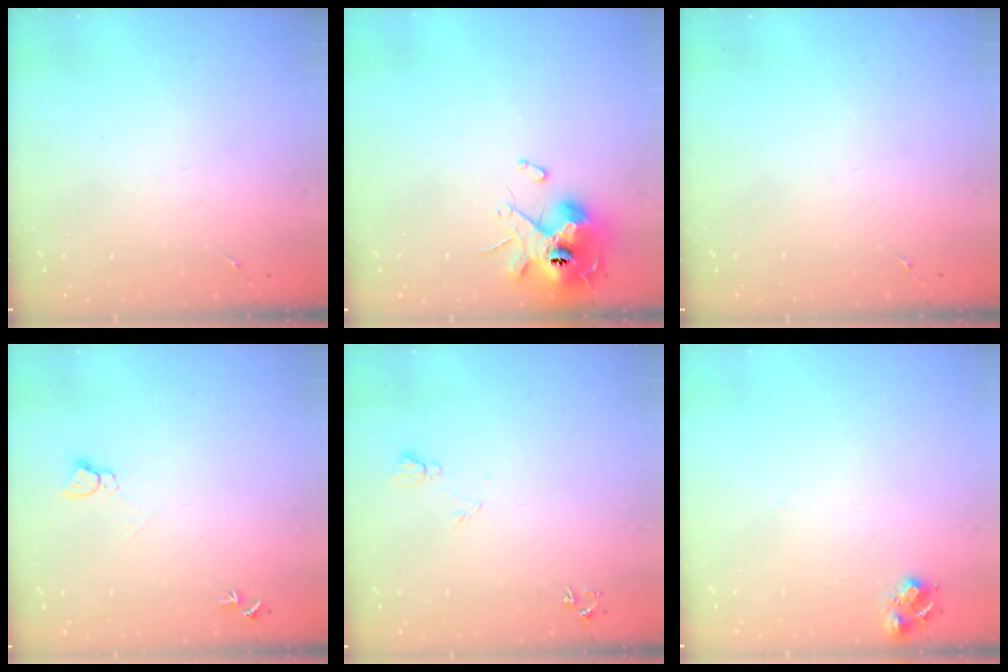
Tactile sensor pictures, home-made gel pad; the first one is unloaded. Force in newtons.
{"total": 11.9, "press": 11.7, "slide": 1.7}
{"total": 0.0}
{"total": 4.4, "press": 4.4, "slide": 0.4}
{"total": 6.2, "press": 6.1, "slide": 1.2}
{"total": 7.3, "press": 7.2, "slide": 0.8}